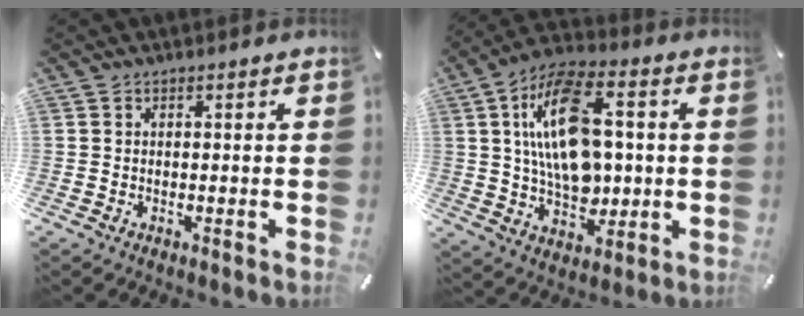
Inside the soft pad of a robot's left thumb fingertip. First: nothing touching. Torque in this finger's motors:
{"motor_torque": [2.30, 2.71, 1.96, -0.81, 0.33]}